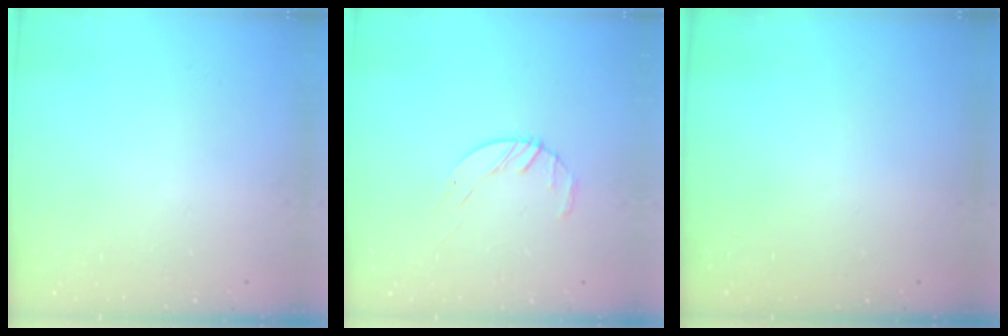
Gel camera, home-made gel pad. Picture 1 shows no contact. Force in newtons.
{"total": 4.8, "press": 4.7, "slide": 0.6}
{"total": 0.0}